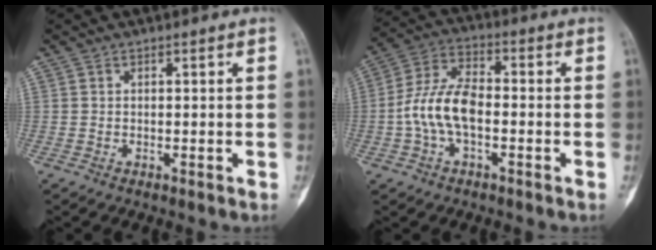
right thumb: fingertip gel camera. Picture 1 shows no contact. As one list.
[{"total": 10.5, "force": [-1.8, 5.5, 8.7], "torque": [-0.176, 0.035, -0.042]}]